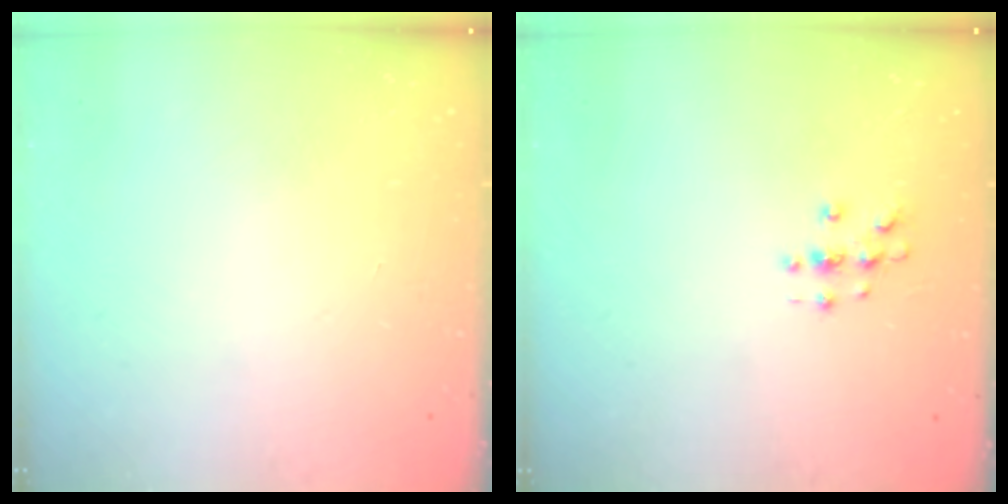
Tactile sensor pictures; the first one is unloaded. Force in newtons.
{"total": 2.9, "press": 2.9, "slide": 0.3}